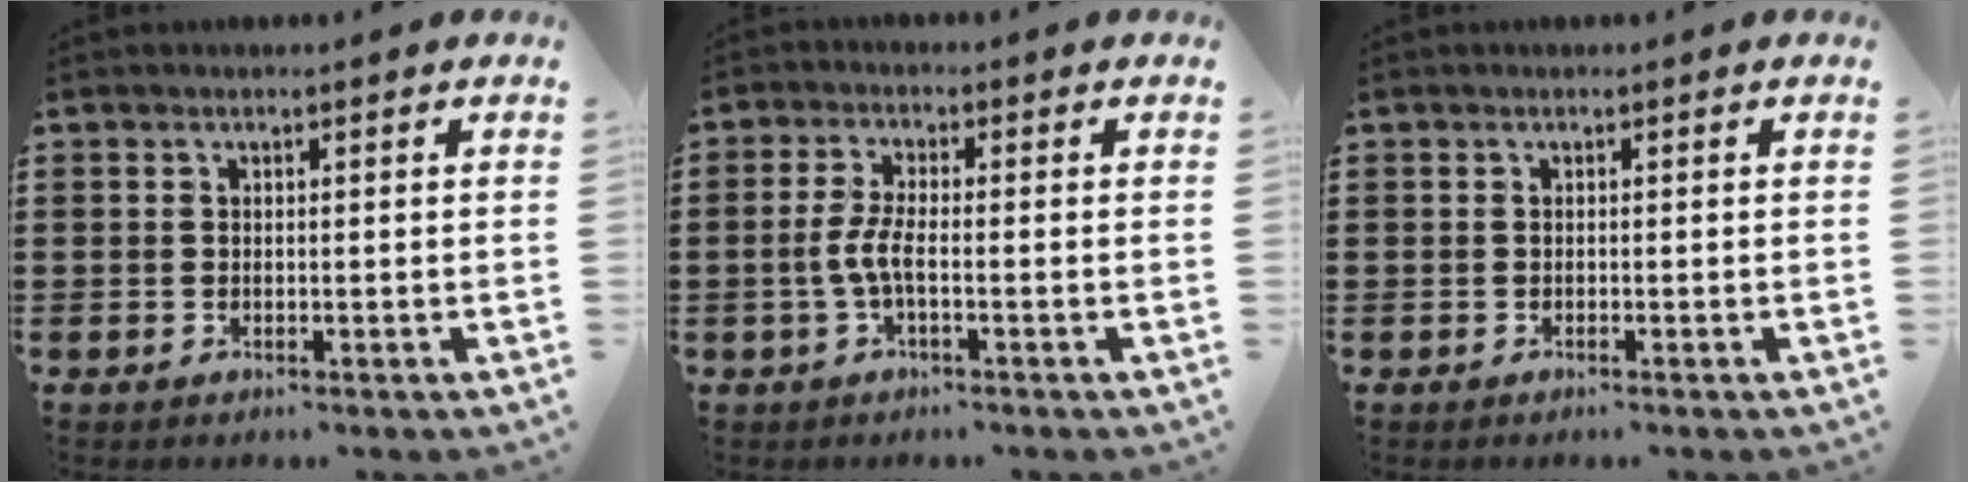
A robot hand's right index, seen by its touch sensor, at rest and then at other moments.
{"total": 4.0, "force": [-1.1, 1.0, 3.8], "torque": [-0.095, -0.006, -0.030]}
{"total": 0.0}